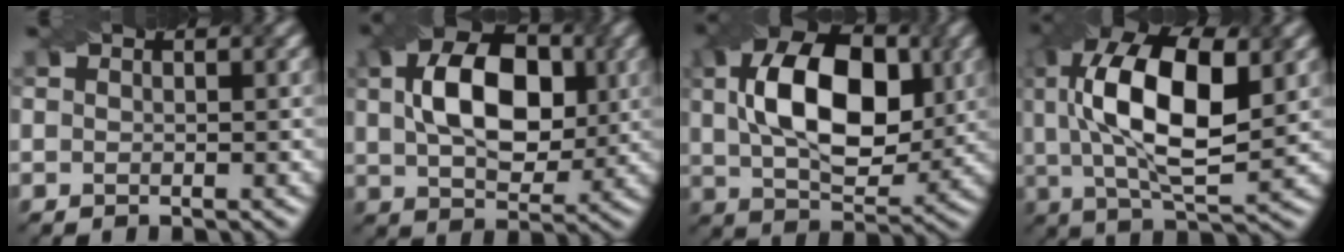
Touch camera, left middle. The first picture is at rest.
{"total": 9.7, "force": [1.6, 5.9, 7.5], "torque": [-0.129, 0.011, 0.025]}
{"total": 11.9, "force": [2.0, 6.9, 9.5], "torque": [-0.163, 0.012, 0.032]}
{"total": 13.2, "force": [2.3, 5.8, 11.7], "torque": [-0.213, 0.011, 0.038]}